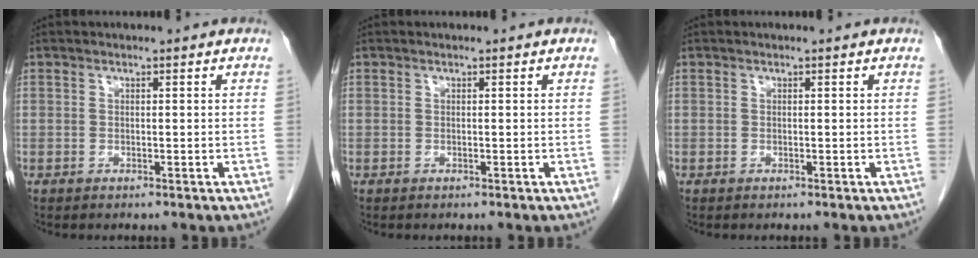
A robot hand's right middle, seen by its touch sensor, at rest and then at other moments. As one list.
[{"total": 0.0}, {"total": 0.0}]